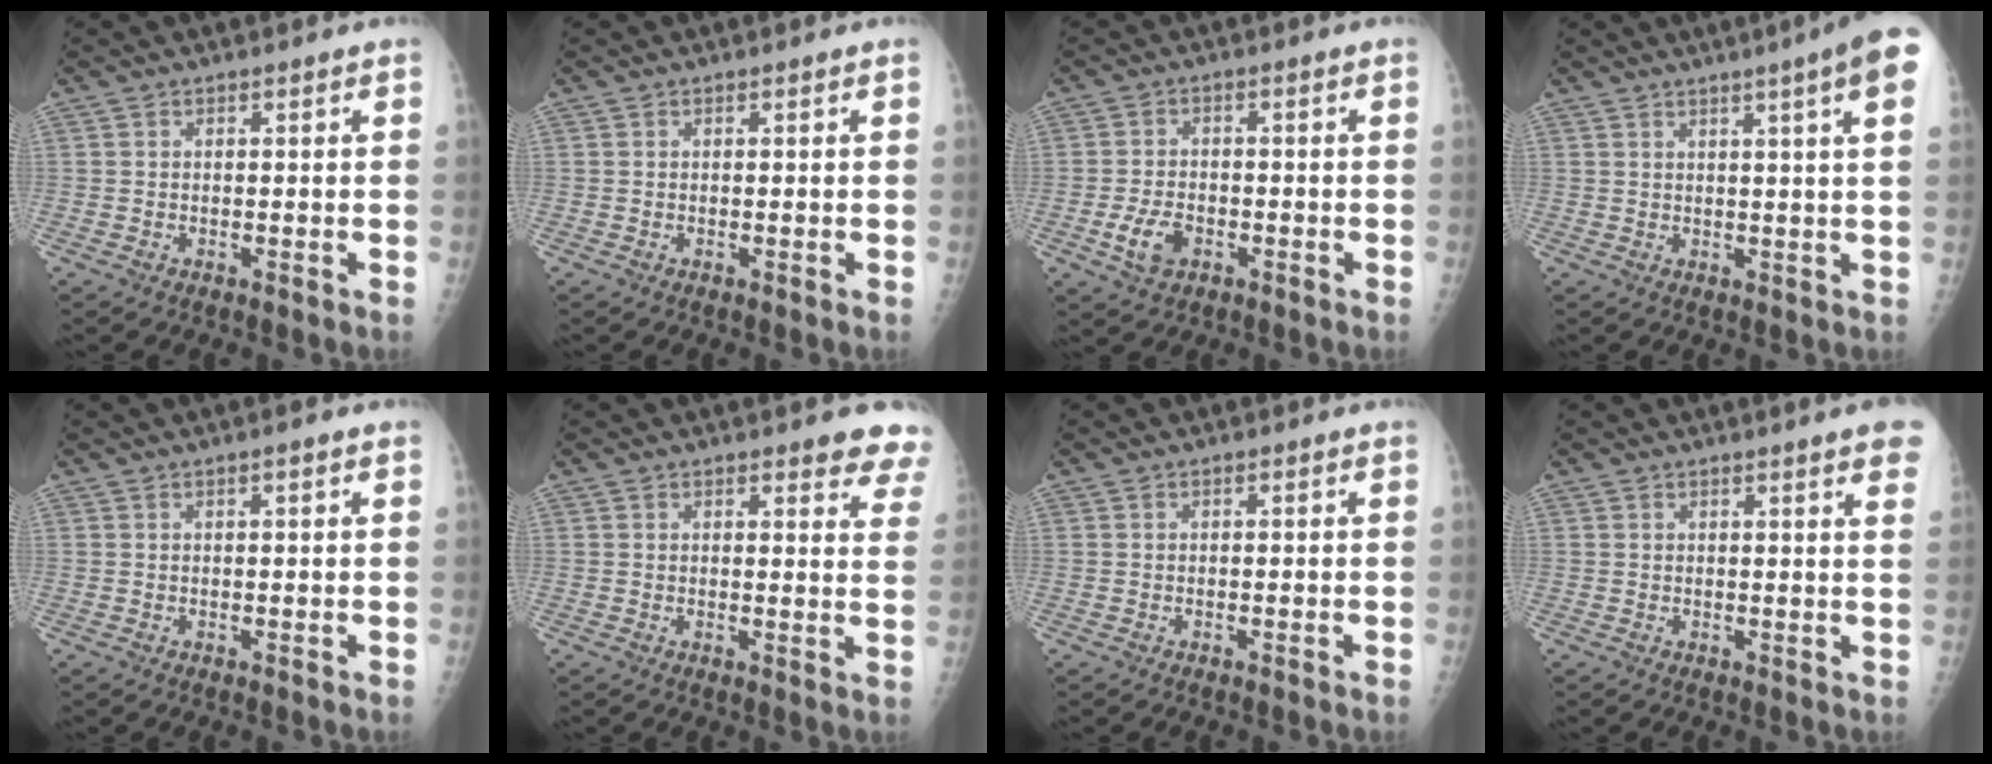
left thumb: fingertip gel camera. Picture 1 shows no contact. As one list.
[{"total": 0.0}, {"total": 5.4, "force": [-2.2, 3.5, 3.4], "torque": [-0.063, 0.009, -0.038]}, {"total": 10.1, "force": [5.1, 0.0, 8.7], "torque": [-0.107, 0.000, 0.049]}, {"total": 0.9, "force": [0.5, -0.1, 0.8], "torque": [-0.013, 0.000, 0.008]}, {"total": 8.2, "force": [6.8, 2.2, 4.0], "torque": [-0.012, -0.031, 0.056]}, {"total": 0.0}, {"total": 6.0, "force": [4.0, 0.3, 4.5], "torque": [-0.043, -0.005, 0.035]}]